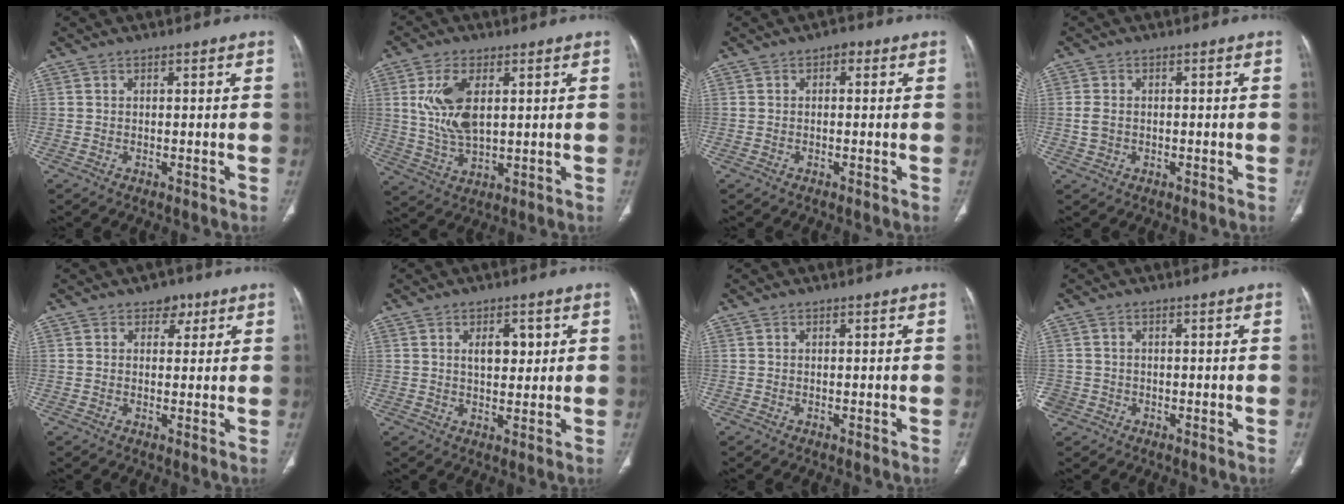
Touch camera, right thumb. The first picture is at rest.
{"total": 10.4, "force": [2.4, 5.4, 8.6], "torque": [-0.173, -0.010, 0.052]}
{"total": 1.4, "force": [0.4, 1.0, 0.9], "torque": [0.001, 0.004, -0.004]}
{"total": 2.7, "force": [-0.3, 2.1, 1.6], "torque": [-0.036, 0.005, -0.004]}
{"total": 3.3, "force": [1.8, 2.4, 1.4], "torque": [0.011, -0.005, 0.020]}
{"total": 5.1, "force": [1.6, 2.8, 3.9], "torque": [-0.046, -0.008, 0.026]}
{"total": 0.0}
{"total": 2.9, "force": [-1.2, 2.6, 0.6], "torque": [-0.011, 0.010, -0.022]}